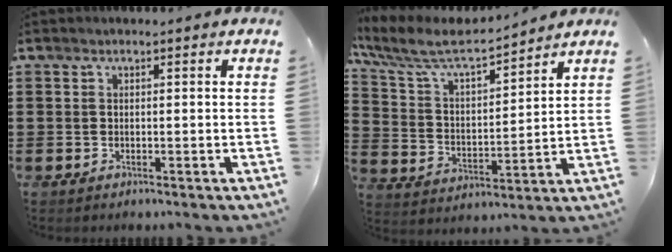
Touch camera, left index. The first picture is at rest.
{"total": 7.1, "force": [6.1, 1.3, 3.5], "torque": [-0.095, -0.034, 0.100]}